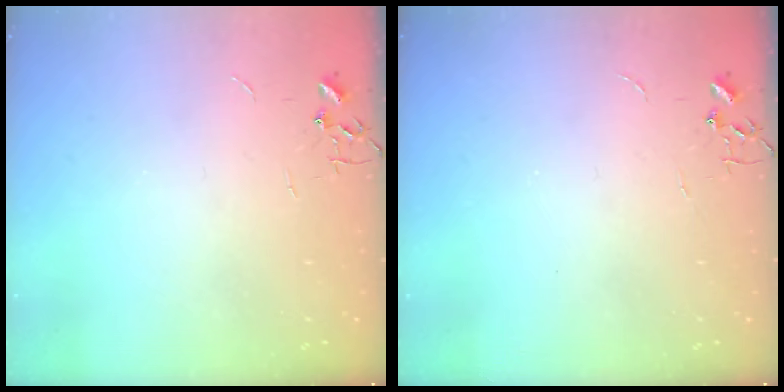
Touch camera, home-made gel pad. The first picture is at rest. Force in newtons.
{"total": 0.0}